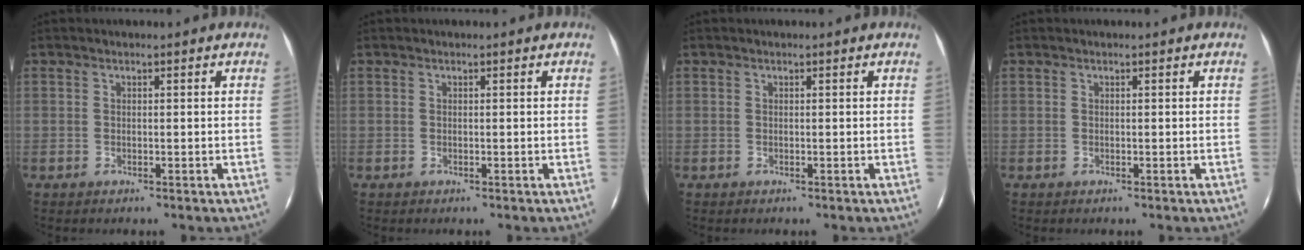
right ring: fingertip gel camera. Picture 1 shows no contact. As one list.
[{"total": 0.0}, {"total": 0.0}, {"total": 0.0}]